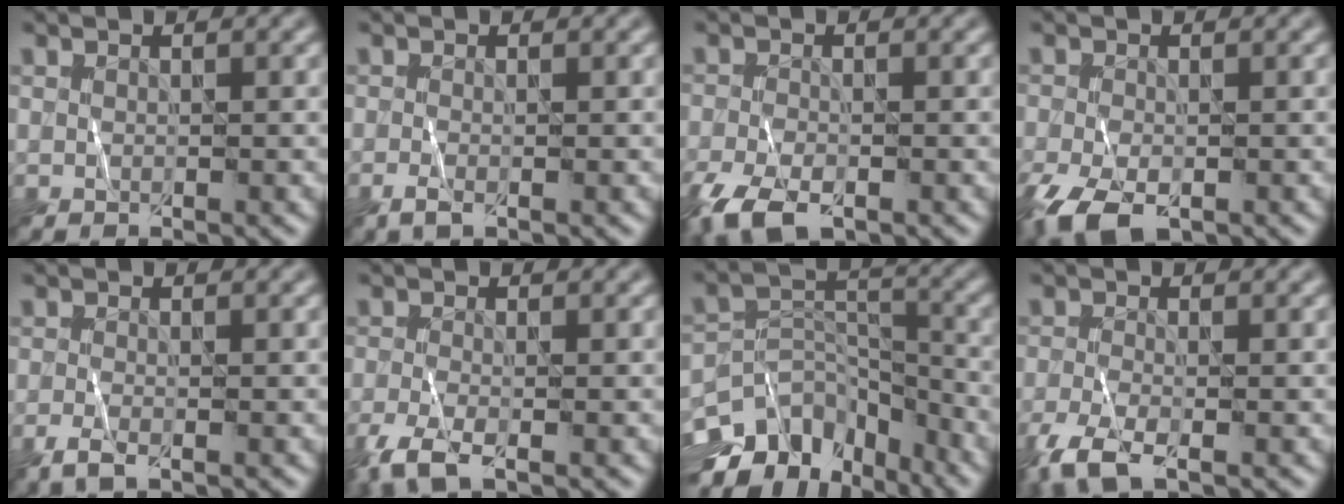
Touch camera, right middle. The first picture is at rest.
{"total": 1.4, "force": [-0.7, 0.4, 1.2], "torque": [-0.026, -0.003, -0.016]}
{"total": 5.4, "force": [-3.5, 2.4, 3.3], "torque": [-0.069, -0.015, -0.071]}
{"total": 5.6, "force": [-3.2, 2.8, 3.6], "torque": [-0.080, -0.014, -0.059]}
{"total": 1.9, "force": [-1.1, 0.5, 1.5], "torque": [-0.035, -0.002, -0.024]}
{"total": 3.6, "force": [-2.2, 1.2, 2.6], "torque": [-0.064, -0.010, -0.051]}
{"total": 10.0, "force": [-6.5, 6.0, 4.7], "torque": [-0.080, 0.009, -0.117]}
{"total": 4.2, "force": [-2.6, 1.3, 3.0], "torque": [-0.072, -0.012, -0.061]}